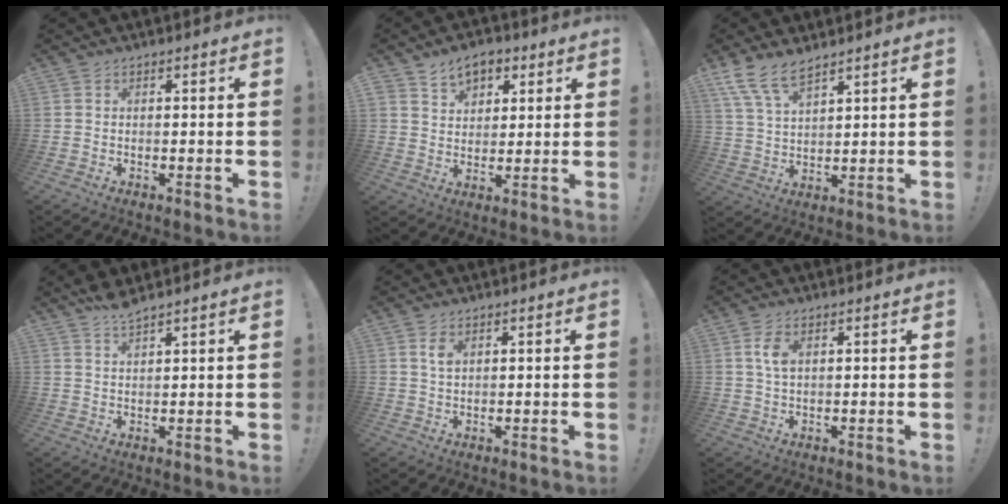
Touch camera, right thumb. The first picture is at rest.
{"total": 8.3, "force": [4.9, 6.0, 3.1], "torque": [-0.047, -0.022, 0.094]}
{"total": 9.0, "force": [7.0, 3.1, 4.7], "torque": [-0.099, -0.032, 0.136]}
{"total": 3.0, "force": [2.7, 0.5, 1.2], "torque": [-0.010, -0.019, 0.045]}
{"total": 3.0, "force": [1.3, 1.6, 2.1], "torque": [-0.030, -0.003, 0.020]}
{"total": 4.4, "force": [1.3, 2.3, 3.5], "torque": [-0.064, -0.004, 0.019]}